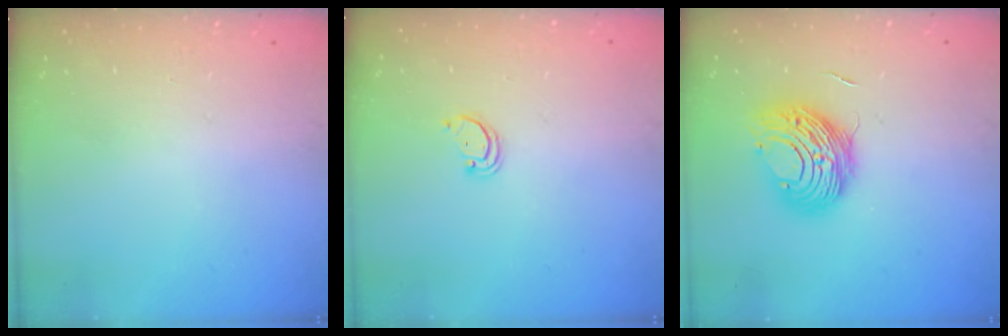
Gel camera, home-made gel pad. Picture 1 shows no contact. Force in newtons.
{"total": 1.6, "press": 1.6, "slide": 0.1}
{"total": 10.6, "press": 10.5, "slide": 1.0}